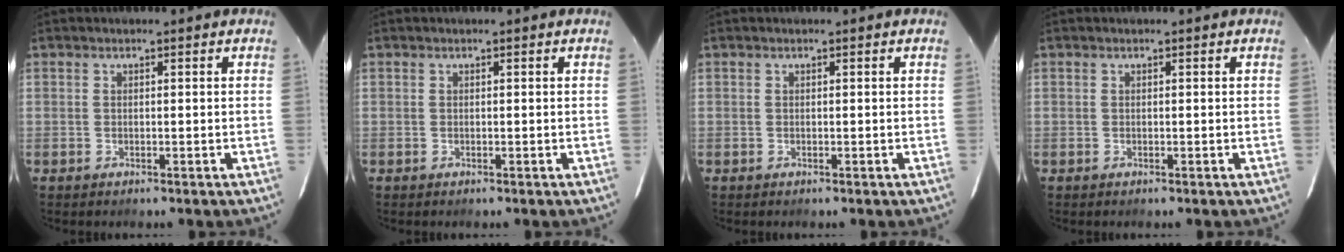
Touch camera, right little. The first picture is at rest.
{"total": 0.0}
{"total": 0.0}
{"total": 0.0}